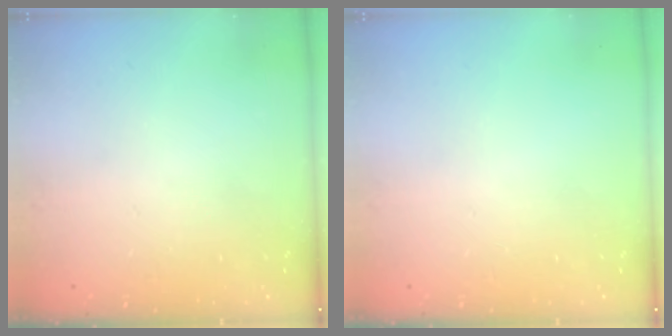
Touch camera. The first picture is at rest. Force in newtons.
{"total": 0.0}